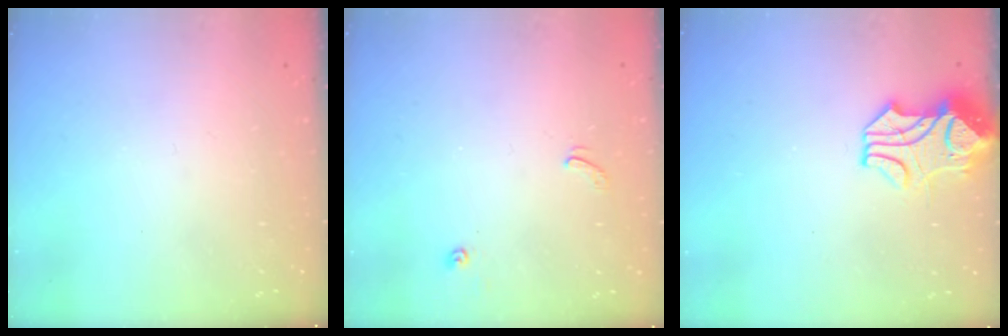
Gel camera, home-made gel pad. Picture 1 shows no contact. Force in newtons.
{"total": 2.6, "press": 2.6, "slide": 0.3}
{"total": 2.2, "press": 1.9, "slide": 1.1}